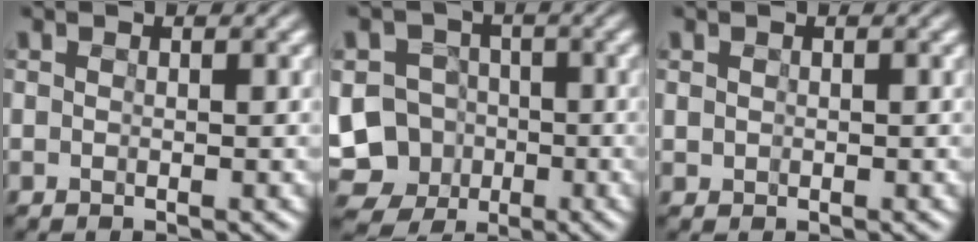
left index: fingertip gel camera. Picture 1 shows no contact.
{"total": 12.6, "force": [-4.2, 11.5, 2.9], "torque": [-0.103, -0.016, -0.066]}
{"total": 0.8, "force": [0.2, 0.7, 0.3], "torque": [0.004, 0.008, 0.003]}